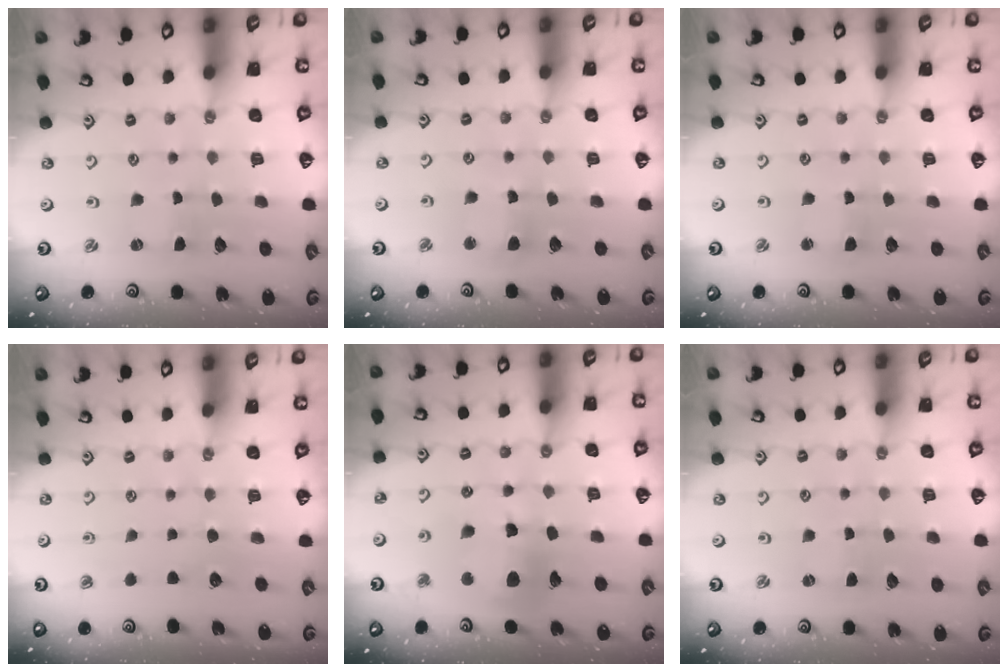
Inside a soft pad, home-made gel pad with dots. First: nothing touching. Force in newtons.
{"total": 5.2, "press": 5.1, "slide": 0.7}
{"total": 1.5, "press": 1.5, "slide": 0.3}
{"total": 0.0}
{"total": 13.1, "press": 13.0, "slide": 1.5}
{"total": 0.9, "press": 0.9, "slide": 0.2}